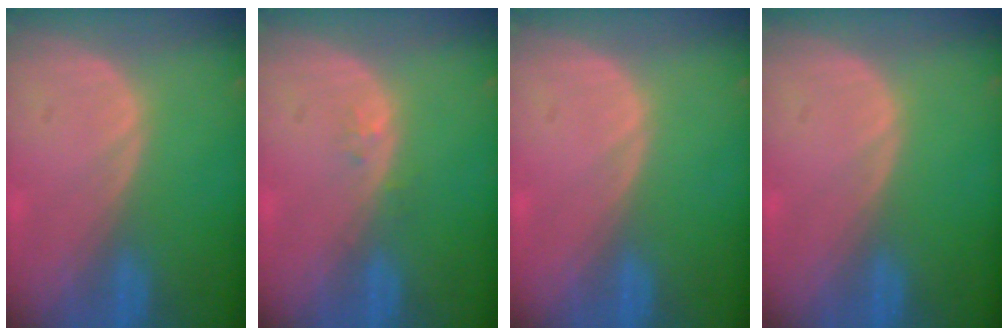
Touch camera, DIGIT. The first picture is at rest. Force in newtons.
{"total": 0.9, "press": 0.9, "slide": 0.2}
{"total": 0.0}
{"total": 0.0}